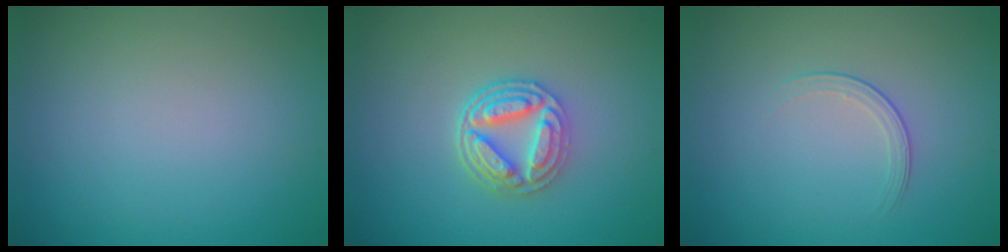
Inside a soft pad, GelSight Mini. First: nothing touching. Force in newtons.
{"total": 4.6, "press": 3.7, "slide": 2.7}
{"total": 1.5, "press": 0.7, "slide": 1.4}